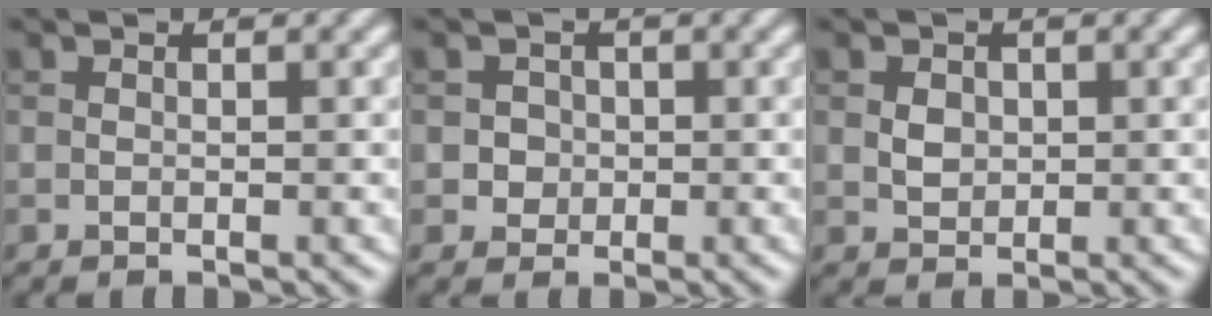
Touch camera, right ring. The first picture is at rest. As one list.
[{"total": 1.6, "force": [0.1, 1.6, 0.4], "torque": [0.012, 0.000, 0.007]}, {"total": 1.5, "force": [0.3, 1.2, 0.8], "torque": [-0.016, 0.000, 0.005]}]